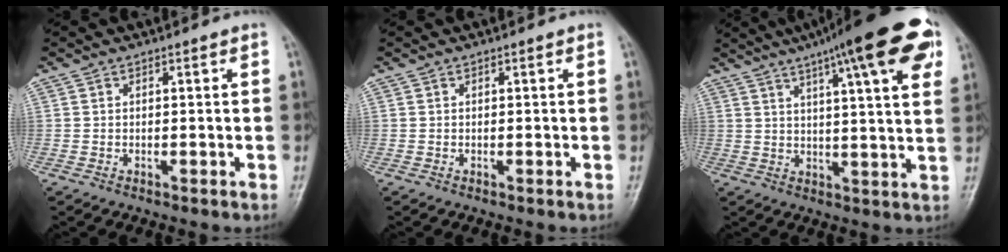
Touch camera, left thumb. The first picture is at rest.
{"total": 0.0}
{"total": 19.0, "force": [10.3, 3.5, 15.5], "torque": [-0.209, -0.011, 0.138]}